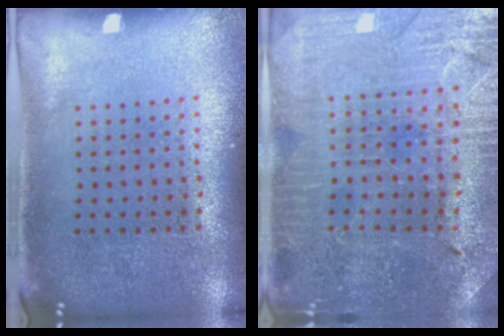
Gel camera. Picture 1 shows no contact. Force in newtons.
{"total": 1.5, "press": 1.4, "slide": 0.2}